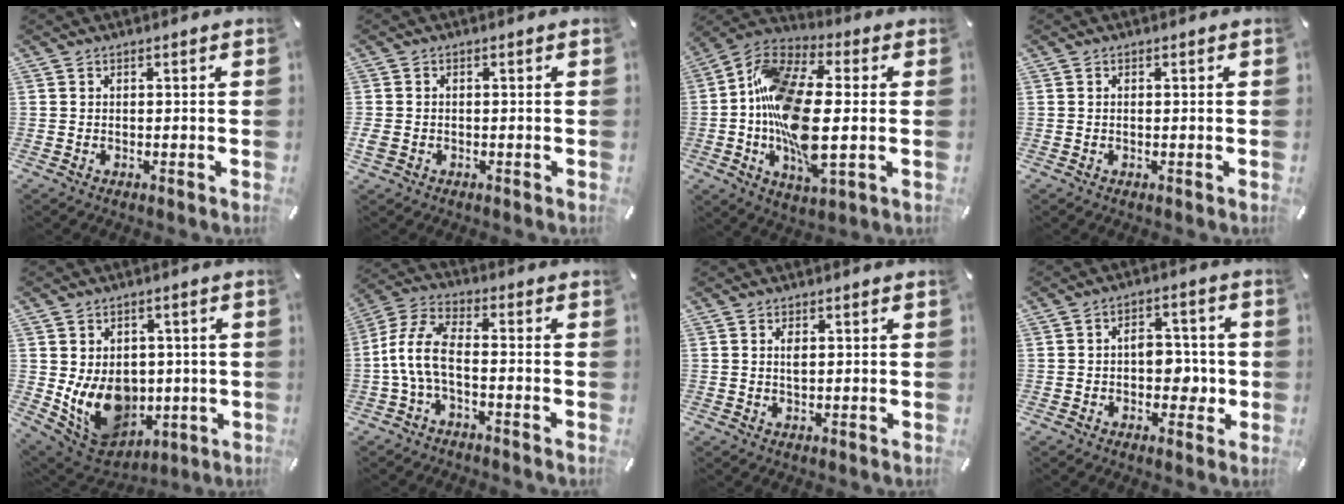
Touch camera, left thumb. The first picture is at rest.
{"total": 1.7, "force": [-0.6, 1.3, 0.9], "torque": [-0.021, 0.000, -0.013]}
{"total": 18.6, "force": [-1.7, 9.3, 16.0], "torque": [-0.321, -0.001, -0.028]}
{"total": 0.0}
{"total": 12.6, "force": [-0.7, 10.7, 6.5], "torque": [-0.130, -0.017, -0.002]}
{"total": 8.7, "force": [-2.6, 4.1, 7.3], "torque": [-0.158, -0.001, -0.049]}
{"total": 2.0, "force": [0.5, 0.7, 1.8], "torque": [-0.045, -0.001, 0.005]}
{"total": 7.4, "force": [-0.7, 5.2, 5.3], "torque": [-0.063, 0.005, -0.013]}